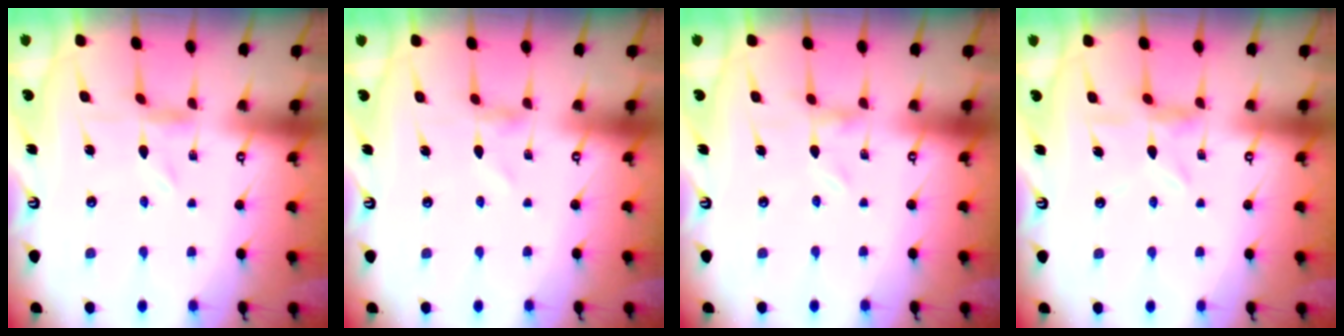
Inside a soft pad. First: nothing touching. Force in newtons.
{"total": 0.0}
{"total": 0.0}
{"total": 6.2, "press": 6.2, "slide": 0.5}